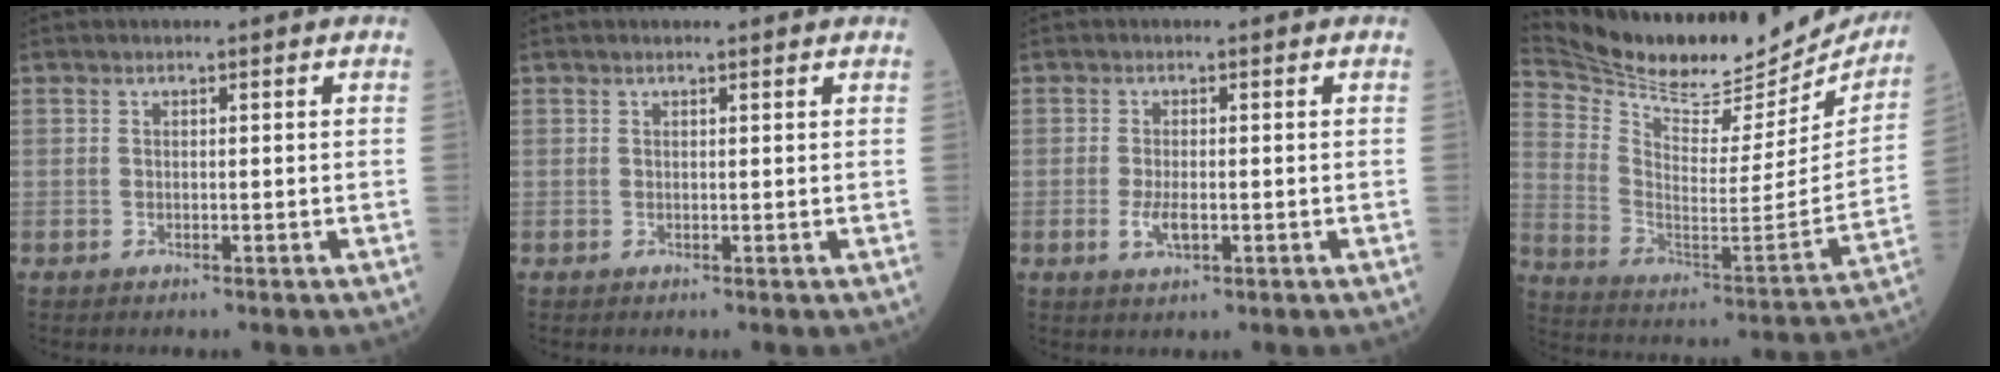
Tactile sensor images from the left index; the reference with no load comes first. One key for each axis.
{"total": 1.6, "fx": 1.4, "fy": 0.1, "fz": 0.7, "tx": -0.012, "ty": 0.010, "tz": 0.017}
{"total": 2.7, "fx": -0.8, "fy": 1.0, "fz": 2.4, "tx": -0.057, "ty": -0.006, "tz": -0.012}
{"total": 28.0, "fx": 25.2, "fy": 6.8, "fz": 10.1, "tx": -0.187, "ty": -0.058, "tz": 0.358}